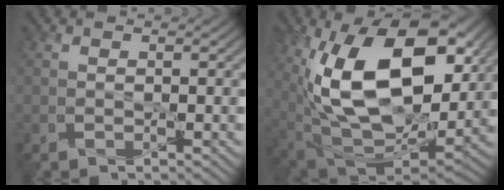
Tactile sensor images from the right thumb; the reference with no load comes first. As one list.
[{"total": 18.9, "force": [4.8, 10.3, 15.1], "torque": [-0.276, 0.000, 0.082]}]